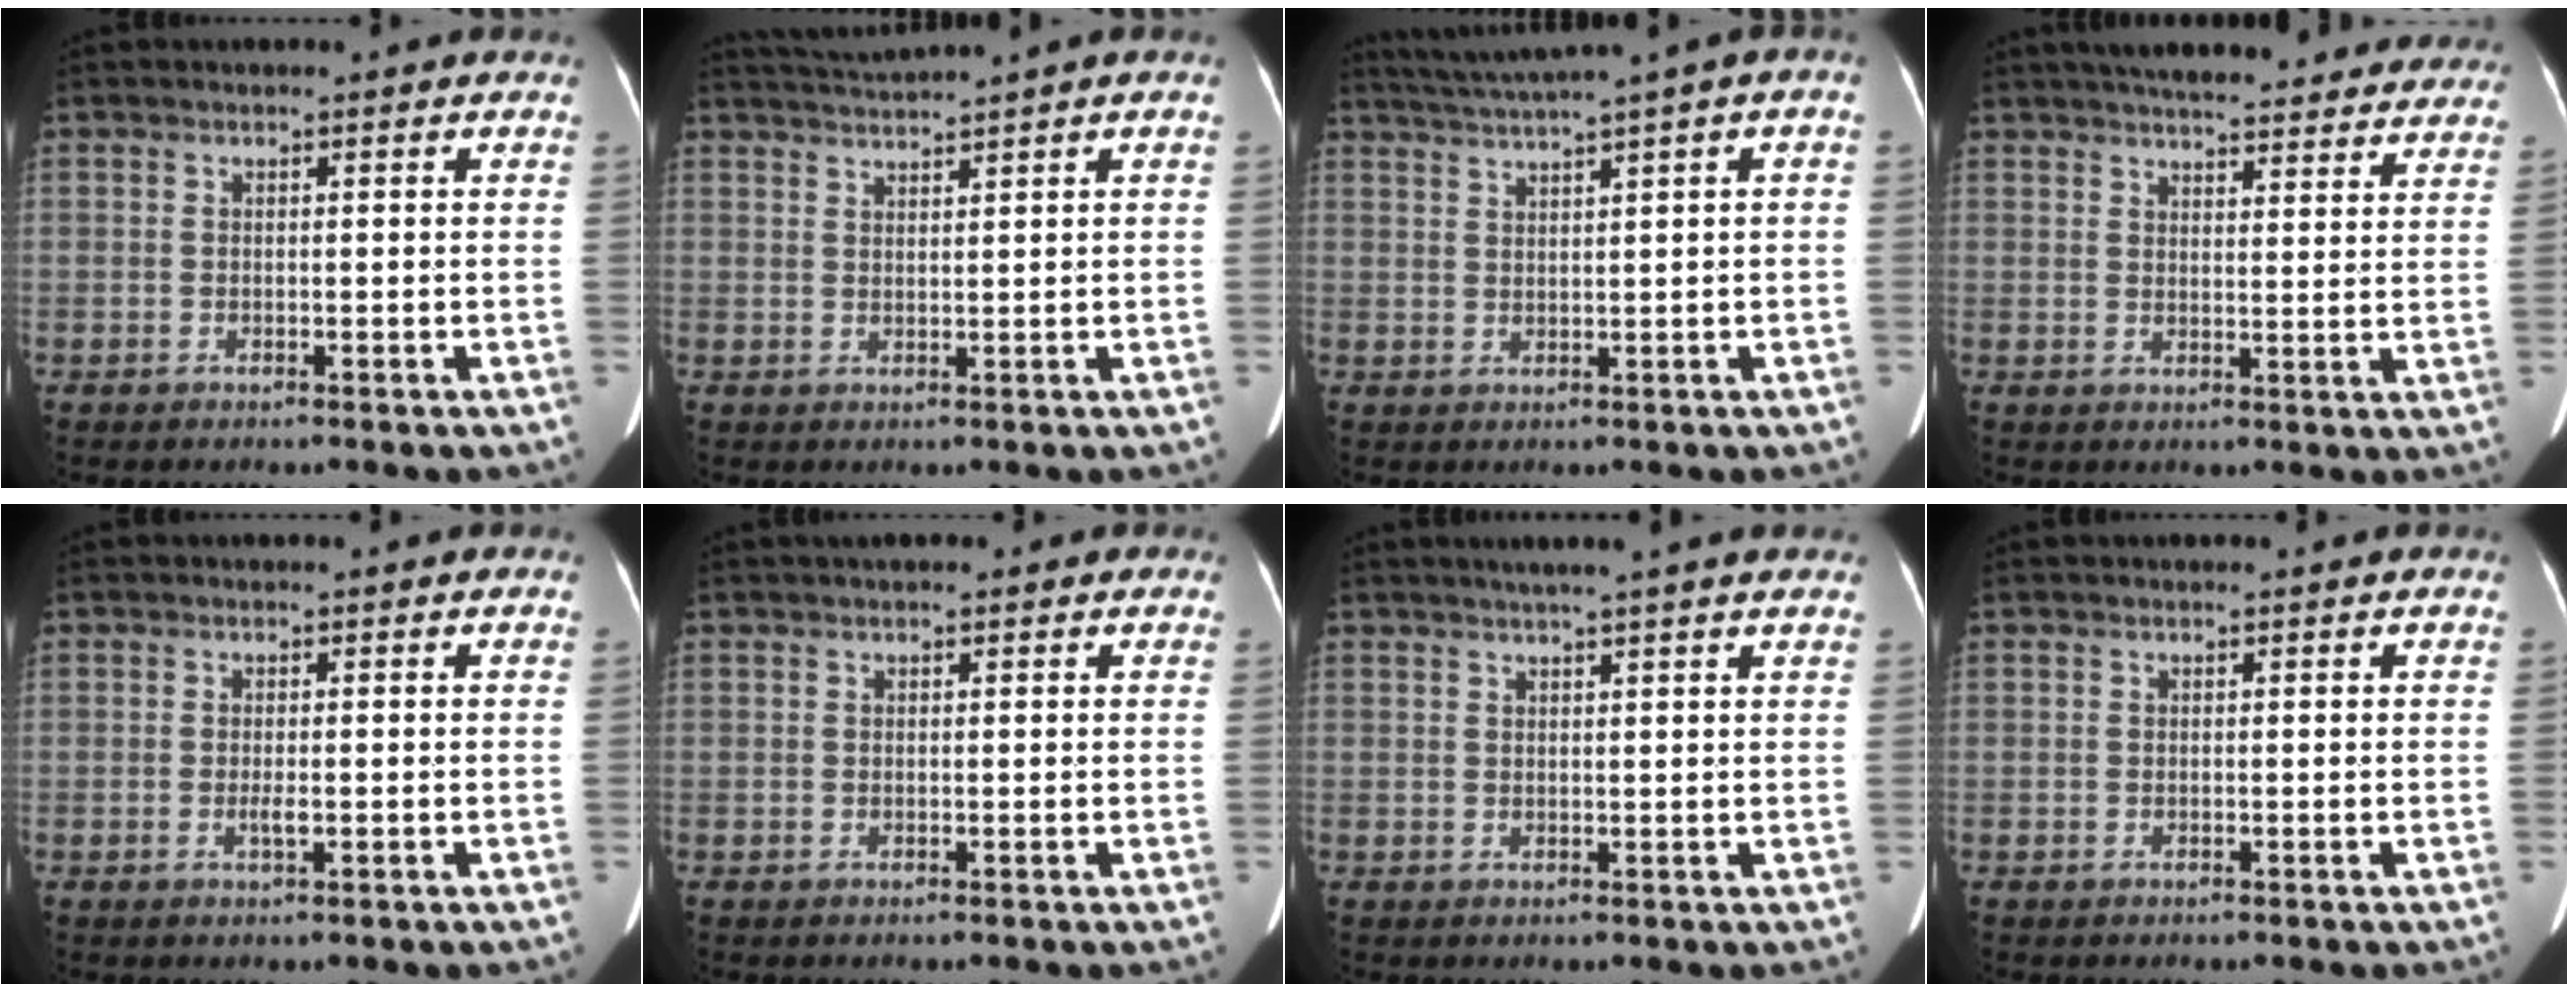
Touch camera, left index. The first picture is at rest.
{"total": 3.2, "force": [2.8, -1.4, 0.7], "torque": [-0.017, 0.005, 0.060]}
{"total": 6.1, "force": [3.8, -0.7, 4.8], "torque": [-0.086, 0.027, 0.069]}
{"total": 23.4, "force": [20.9, 5.1, 9.2], "torque": [-0.131, 0.009, 0.249]}
{"total": 1.1, "force": [-0.4, 0.2, 1.0], "torque": [-0.025, -0.007, -0.008]}
{"total": 2.6, "force": [1.7, 1.0, 1.6], "torque": [-0.020, 0.021, 0.019]}
{"total": 6.1, "force": [5.0, -0.6, 3.4], "torque": [-0.050, 0.023, 0.064]}
{"total": 0.0}